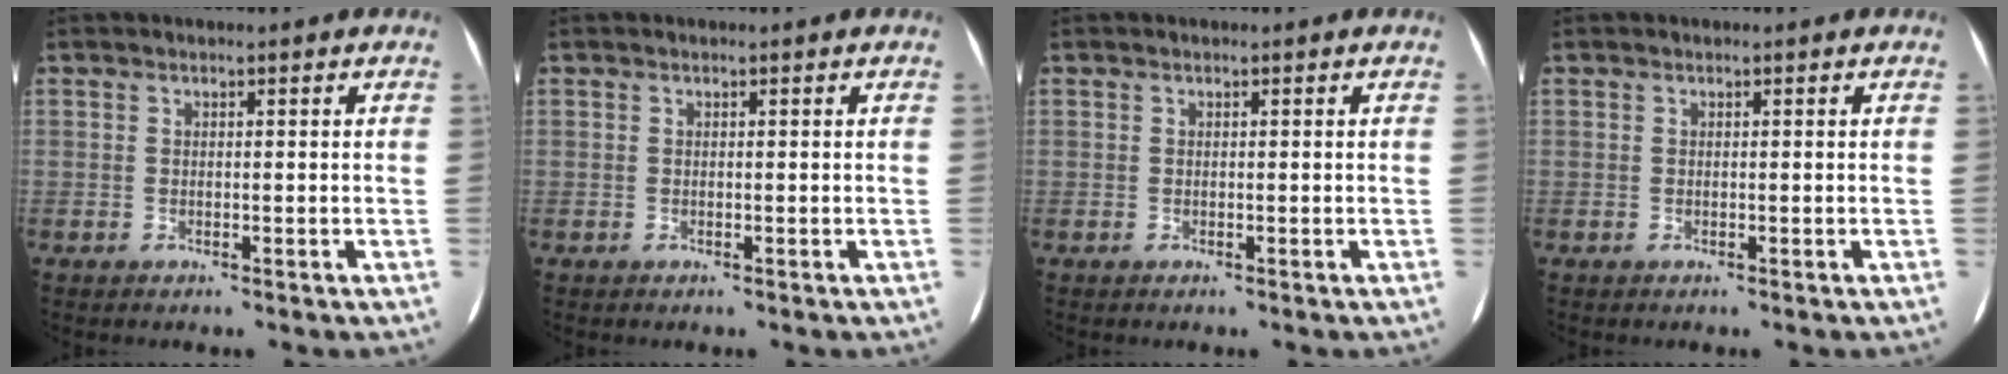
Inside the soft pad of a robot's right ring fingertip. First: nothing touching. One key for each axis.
{"total": 0.0}
{"total": 0.0}
{"total": 0.0}